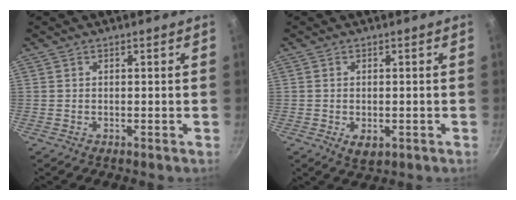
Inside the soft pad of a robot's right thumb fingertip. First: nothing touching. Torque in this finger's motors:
{"motor_torque": [-0.22, 0.21, 0.16, 0.34, 0.01]}